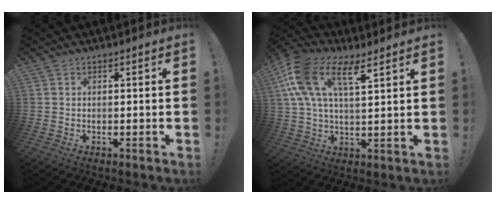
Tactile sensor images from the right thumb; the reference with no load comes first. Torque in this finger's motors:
{"motor_torque": [-0.65, 1.38, 0.85, 1.02, 0.58]}